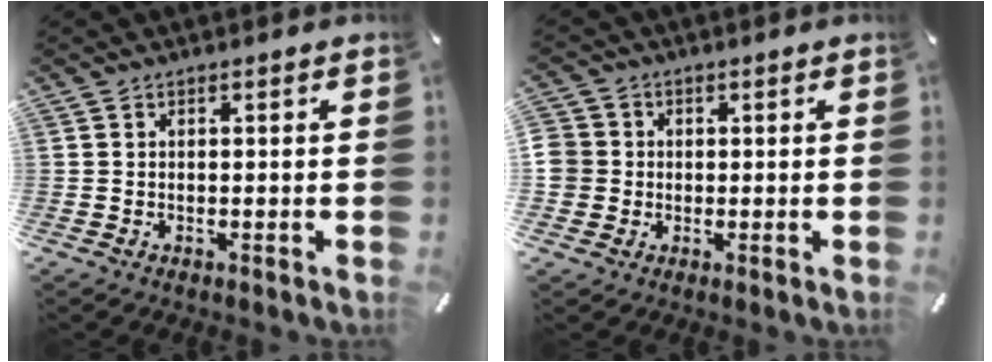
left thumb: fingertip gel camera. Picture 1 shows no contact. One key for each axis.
{"total": 5.6, "fx": 0.2, "fy": 5.6, "fz": 0.8, "tx": -0.032, "ty": 0.007, "tz": 0.003}